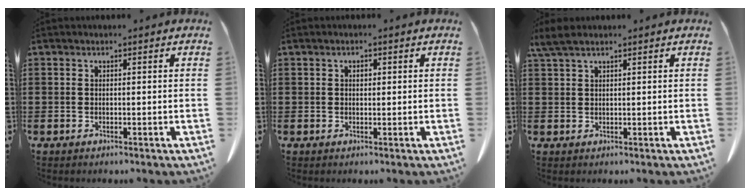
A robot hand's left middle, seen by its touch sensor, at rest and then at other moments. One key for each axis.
{"total": 1.0, "fx": 0.3, "fy": 0.6, "fz": 0.7, "tx": -0.016, "ty": 0.006, "tz": 0.005}
{"total": 2.7, "fx": 1.9, "fy": 0.7, "fz": 1.9, "tx": -0.040, "ty": 0.003, "tz": 0.035}